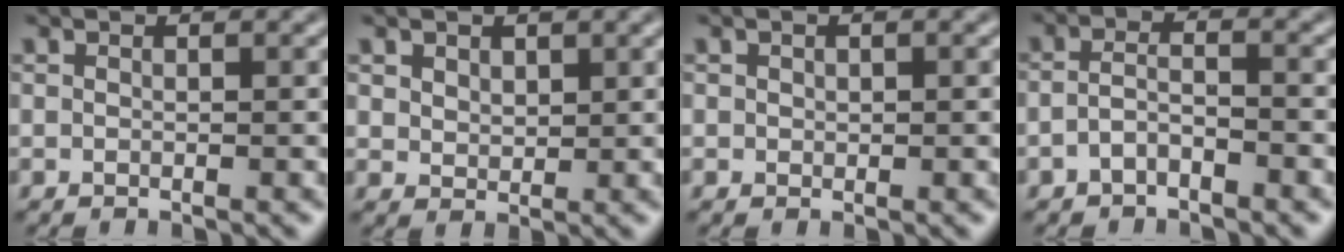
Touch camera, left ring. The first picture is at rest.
{"total": 1.8, "force": [1.1, 1.3, 0.6], "torque": [-0.018, -0.006, 0.023]}
{"total": 0.5, "force": [0.1, 0.4, 0.3], "torque": [-0.003, 0.000, 0.000]}
{"total": 2.1, "force": [-1.2, 0.8, 1.5], "torque": [-0.033, 0.007, -0.030]}